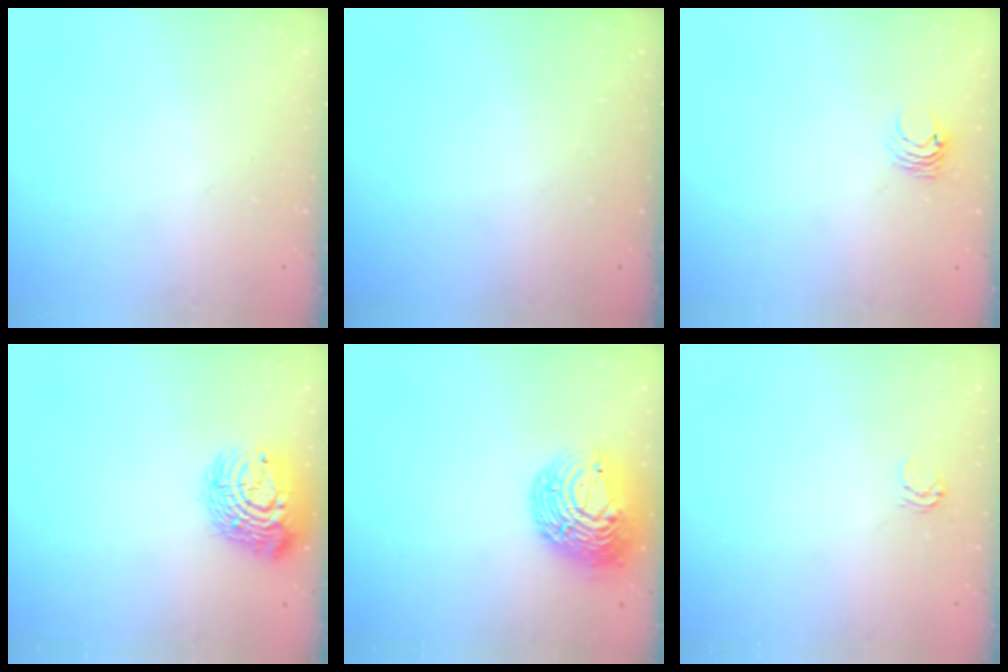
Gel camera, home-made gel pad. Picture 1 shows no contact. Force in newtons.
{"total": 0.0}
{"total": 3.9, "press": 3.9, "slide": 0.3}
{"total": 12.5, "press": 12.4, "slide": 1.4}
{"total": 14.2, "press": 14.1, "slide": 1.0}
{"total": 3.3, "press": 3.2, "slide": 0.7}